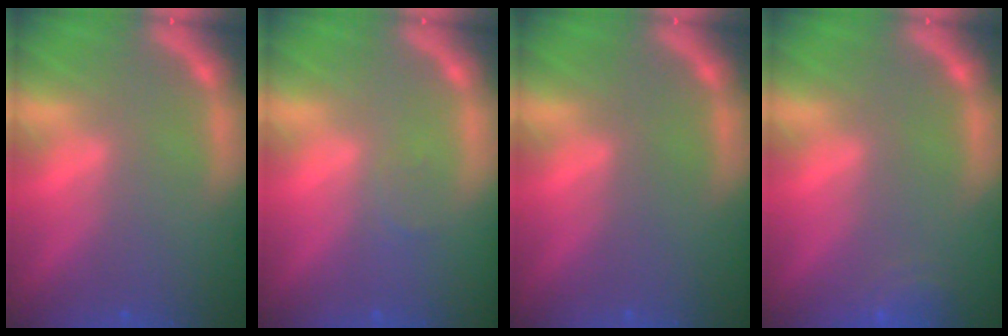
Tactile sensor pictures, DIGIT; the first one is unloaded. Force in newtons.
{"total": 1.0}
{"total": 0.0}
{"total": 2.5}